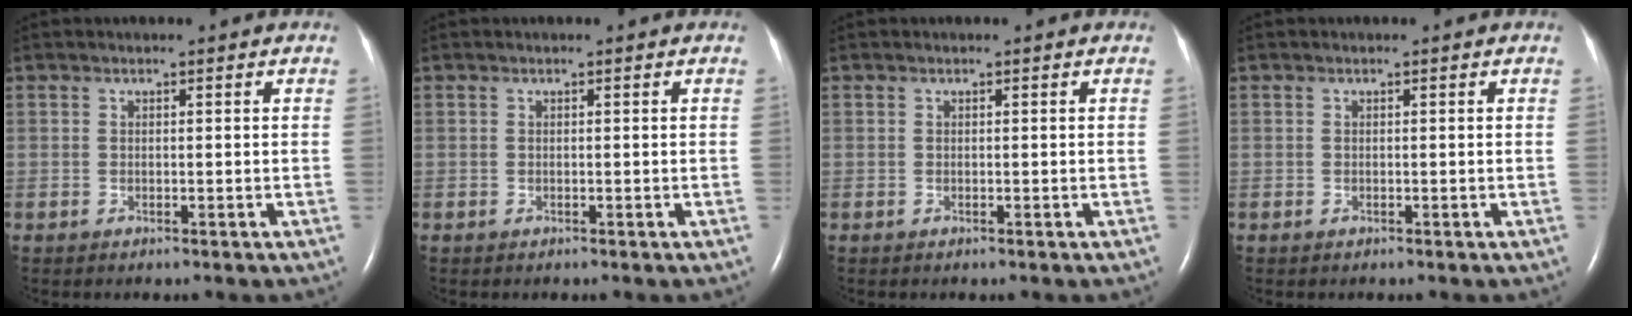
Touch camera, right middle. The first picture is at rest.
{"total": 0.0}
{"total": 0.0}
{"total": 0.0}